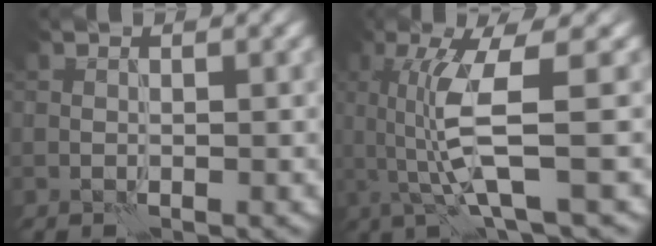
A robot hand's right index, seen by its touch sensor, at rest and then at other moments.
{"total": 6.4, "force": [0.5, 1.1, 6.3], "torque": [-0.126, 0.000, 0.012]}